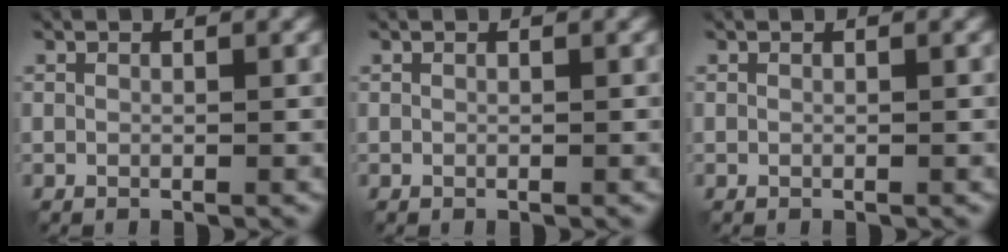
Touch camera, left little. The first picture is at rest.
{"total": 0.0}
{"total": 0.0}